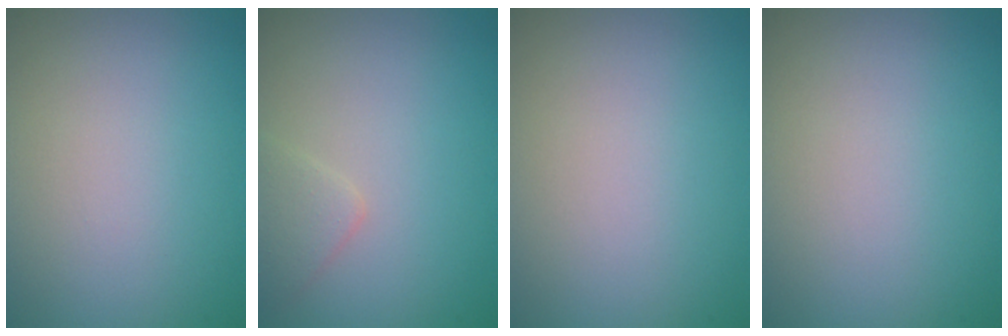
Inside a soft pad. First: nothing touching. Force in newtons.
{"total": 1.6, "press": 1.6, "slide": 0.1}
{"total": 0.0}
{"total": 0.0}